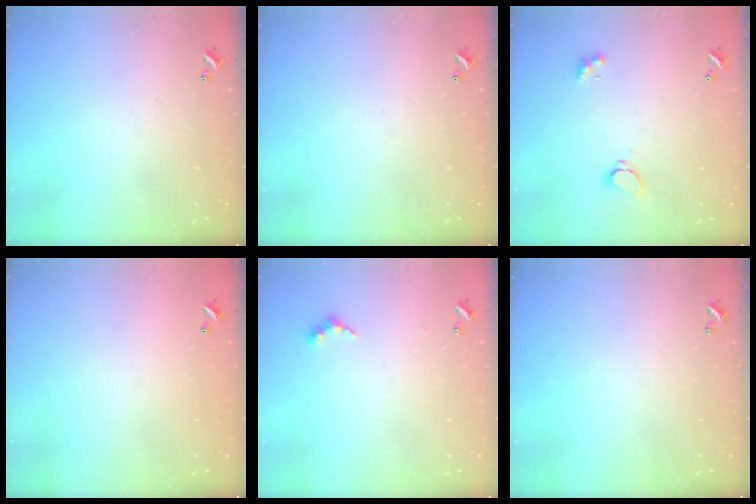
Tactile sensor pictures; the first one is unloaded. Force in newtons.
{"total": 0.0}
{"total": 1.7, "press": 1.6, "slide": 0.3}
{"total": 2.7, "press": 2.7, "slide": 0.1}
{"total": 5.2, "press": 5.2, "slide": 0.5}
{"total": 0.0}